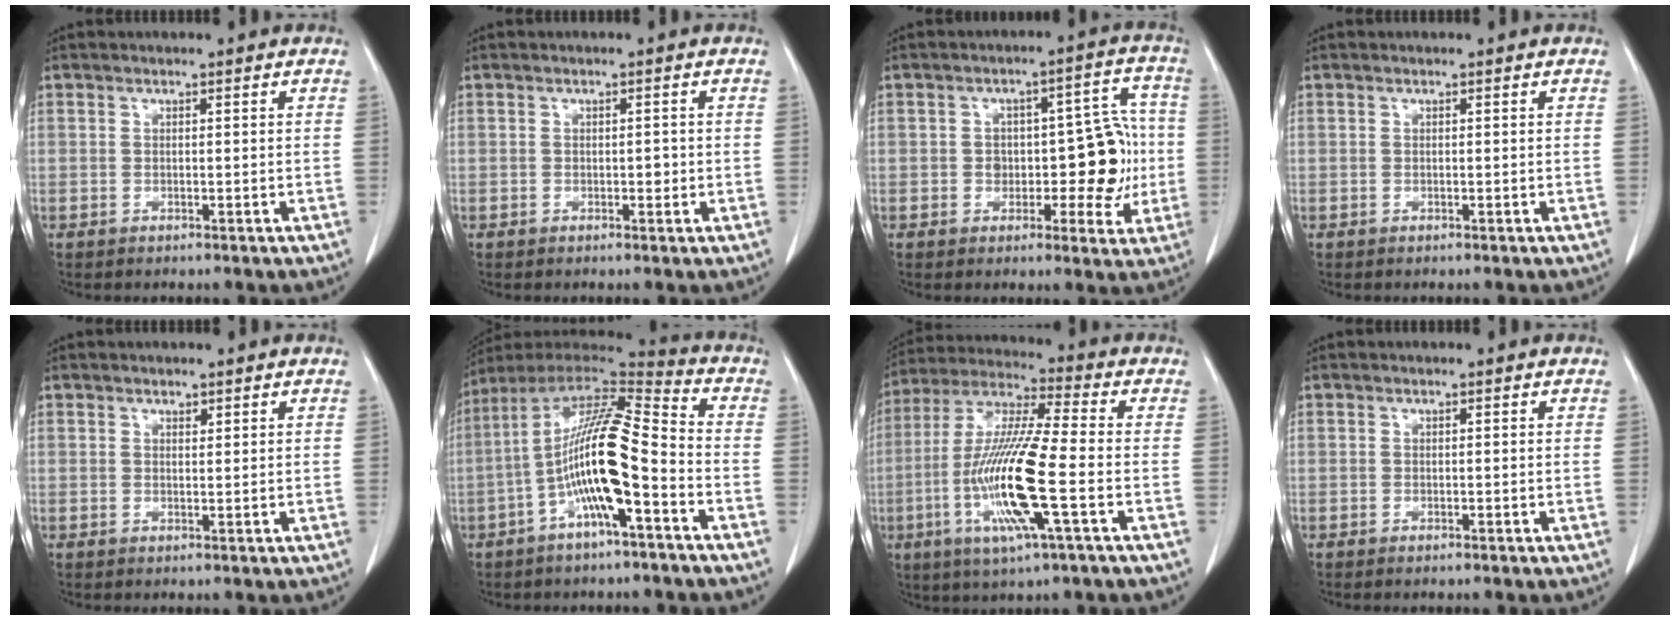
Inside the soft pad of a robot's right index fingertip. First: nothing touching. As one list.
[{"total": 1.2, "force": [-0.2, 0.7, 0.9], "torque": [-0.012, 0.001, -0.002]}, {"total": 10.3, "force": [-1.2, 5.3, 8.8], "torque": [-0.096, 0.038, -0.008]}, {"total": 0.0}, {"total": 0.7, "force": [0.5, 0.3, 0.3], "torque": [-0.005, -0.004, 0.008]}, {"total": 15.5, "force": [-4.6, 1.9, 14.7], "torque": [-0.273, 0.014, -0.085]}, {"total": 15.7, "force": [-4.0, 0.7, 15.2], "torque": [-0.313, -0.014, -0.081]}, {"total": 0.5, "force": [-0.4, 0.0, 0.3], "torque": [-0.010, -0.001, -0.008]}]